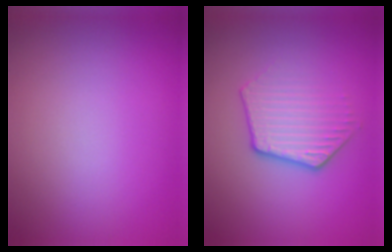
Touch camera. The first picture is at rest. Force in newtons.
{"total": 3.7, "press": 3.1, "slide": 2.1}